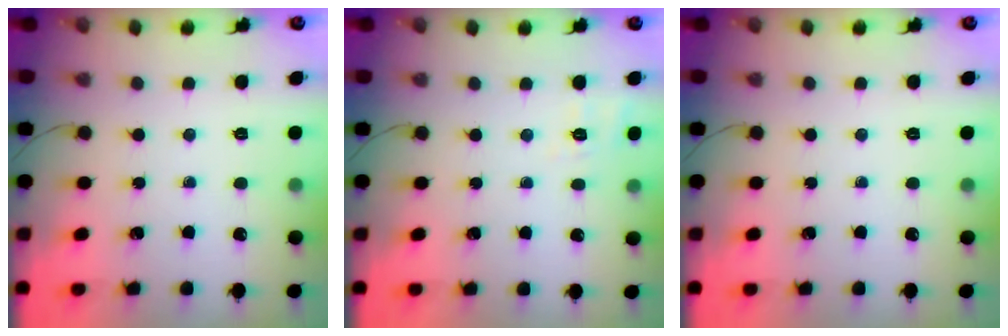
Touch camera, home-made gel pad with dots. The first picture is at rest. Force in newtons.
{"total": 2.4, "press": 1.3, "slide": 2.1}
{"total": 0.0}